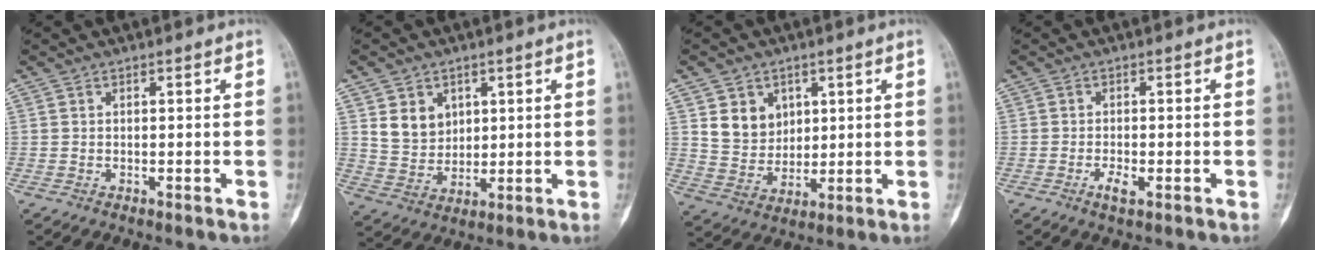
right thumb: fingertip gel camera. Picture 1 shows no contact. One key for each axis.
{"total": 7.3, "fx": 2.7, "fy": 5.9, "fz": 3.3, "tx": -0.030, "ty": -0.021, "tz": 0.060}
{"total": 8.3, "fx": 3.1, "fy": 6.8, "fz": 3.5, "tx": -0.029, "ty": -0.020, "tz": 0.065}
{"total": 2.5, "fx": -1.1, "fy": 0.9, "fz": 2.1, "tx": -0.042, "ty": 0.001, "tz": -0.018}